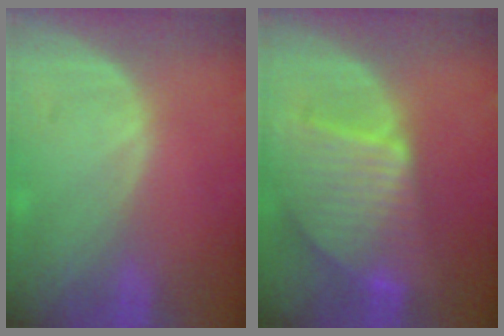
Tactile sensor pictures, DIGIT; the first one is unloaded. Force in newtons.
{"total": 9.4, "press": 8.1, "slide": 4.7}